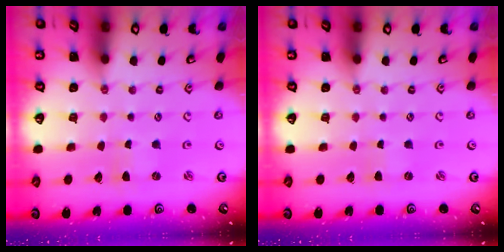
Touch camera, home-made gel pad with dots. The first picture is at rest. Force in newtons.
{"total": 0.5, "press": 0.4, "slide": 0.3}